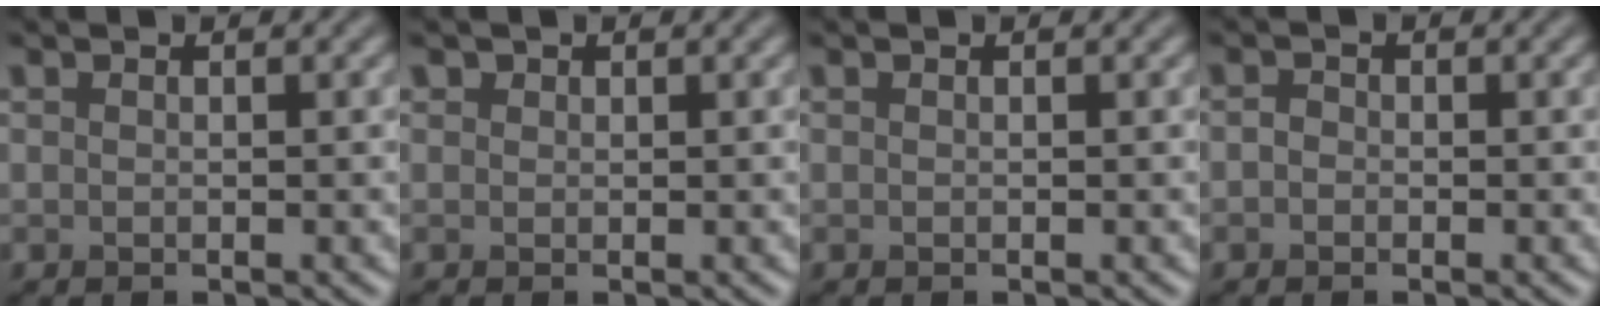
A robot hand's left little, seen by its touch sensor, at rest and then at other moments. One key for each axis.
{"total": 0.9, "fx": 0.5, "fy": 0.7, "fz": 0.2, "tx": -0.006, "ty": -0.007, "tz": 0.011}
{"total": 0.0}
{"total": 1.1, "fx": -0.3, "fy": 0.9, "fz": 0.5, "tx": -0.005, "ty": 0.004, "tz": -0.016}